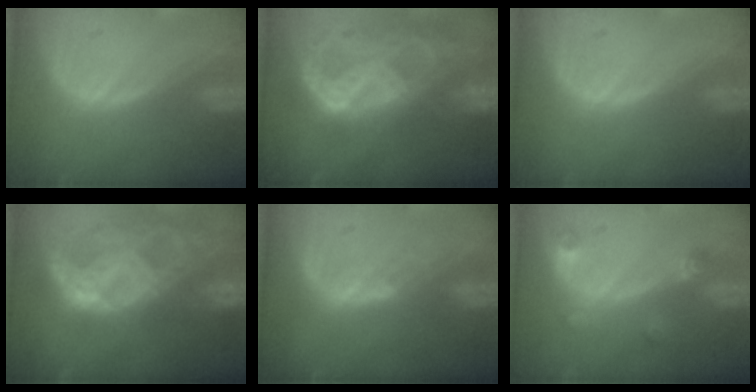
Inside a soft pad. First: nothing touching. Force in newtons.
{"total": 11.4, "press": 9.7, "slide": 6.1}
{"total": 0.0}
{"total": 11.1, "press": 9.4, "slide": 6.0}
{"total": 1.6, "press": 1.6, "slide": 0.3}
{"total": 3.3, "press": 3.0, "slide": 1.4}